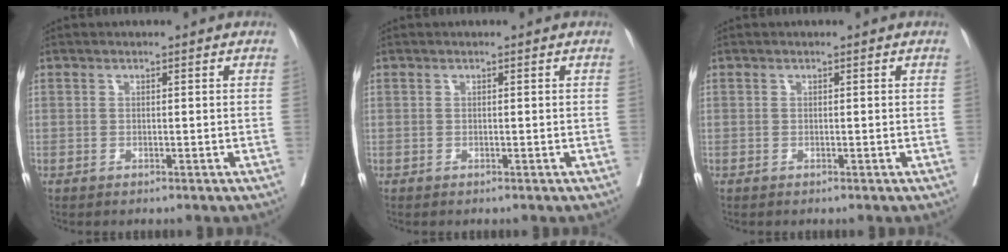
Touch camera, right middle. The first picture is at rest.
{"total": 0.0}
{"total": 0.0}